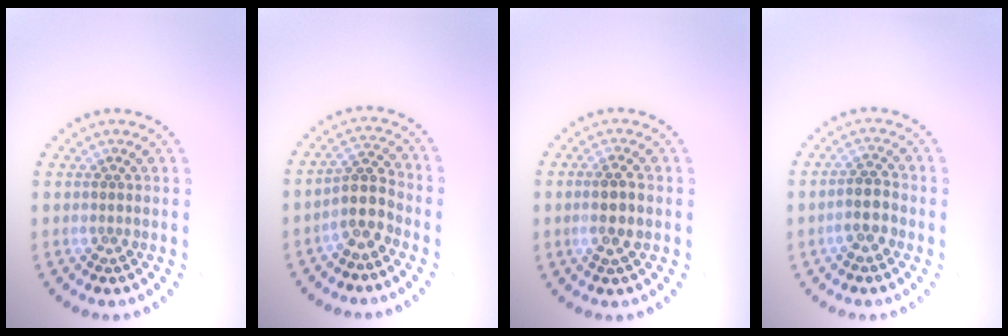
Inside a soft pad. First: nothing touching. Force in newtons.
{"total": 2.9, "press": 2.3, "slide": 1.7}
{"total": 2.5, "press": 2.4, "slide": 0.8}
{"total": 2.4, "press": 2.1, "slide": 1.1}